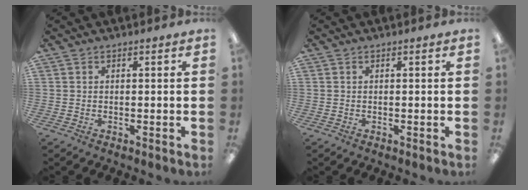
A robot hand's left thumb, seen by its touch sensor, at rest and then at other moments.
{"total": 0.0}